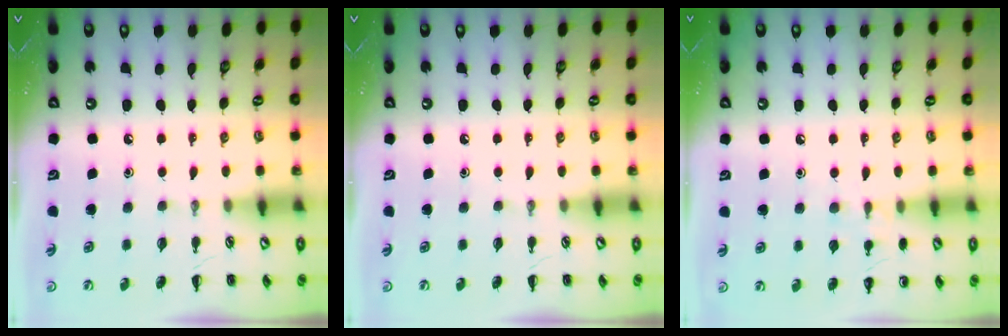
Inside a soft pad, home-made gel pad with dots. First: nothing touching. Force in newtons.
{"total": 0.0}
{"total": 5.7, "press": 5.4, "slide": 1.7}